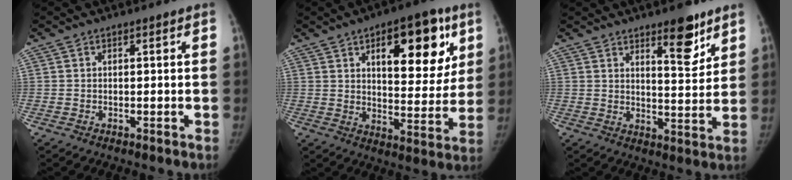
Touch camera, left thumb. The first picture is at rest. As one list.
[{"total": 18.8, "force": [8.0, 9.1, 14.4], "torque": [-0.137, -0.026, 0.113]}, {"total": 8.8, "force": [5.7, 3.0, 6.0], "torque": [-0.060, -0.041, 0.084]}]